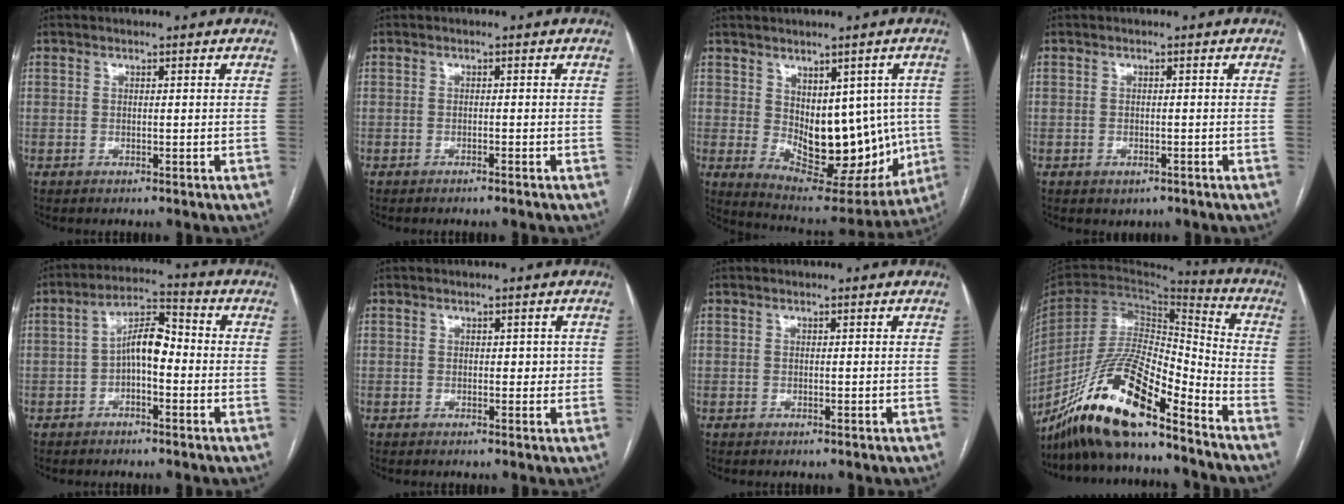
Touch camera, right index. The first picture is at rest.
{"total": 1.1, "force": [-0.9, -0.2, 0.5], "torque": [-0.012, 0.001, -0.013]}
{"total": 15.9, "force": [-0.5, 8.4, 13.5], "torque": [-0.175, -0.004, 0.023]}
{"total": 1.4, "force": [-0.8, 1.0, 0.7], "torque": [-0.011, 0.001, -0.003]}
{"total": 6.8, "force": [-1.0, 2.6, 6.2], "torque": [-0.111, 0.031, -0.020]}
{"total": 2.0, "force": [0.2, 1.3, 1.5], "torque": [-0.016, 0.007, 0.003]}
{"total": 0.0}
{"total": 19.4, "force": [-14.9, 2.7, 12.2], "torque": [-0.245, -0.014, -0.277]}